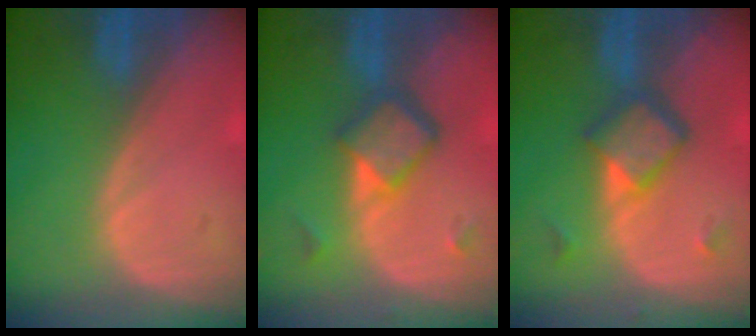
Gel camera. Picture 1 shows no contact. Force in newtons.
{"total": 6.2, "press": 5.3, "slide": 3.2}
{"total": 5.8, "press": 5.1, "slide": 2.7}